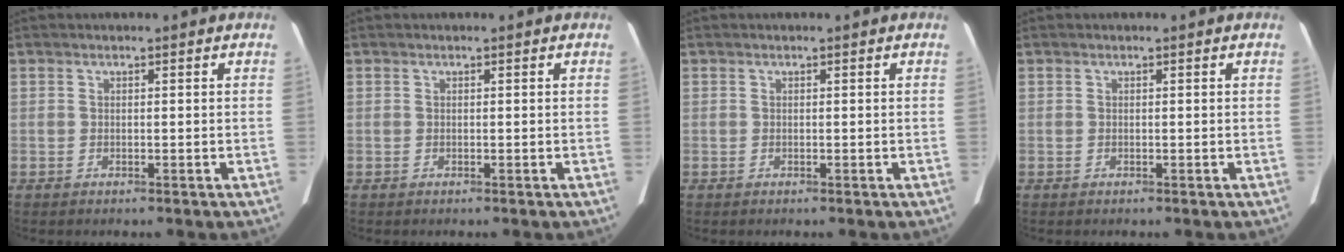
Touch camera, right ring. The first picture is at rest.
{"total": 0.0}
{"total": 0.0}
{"total": 0.0}